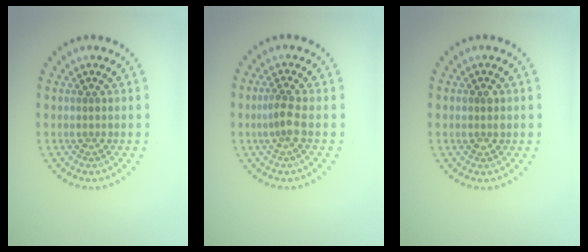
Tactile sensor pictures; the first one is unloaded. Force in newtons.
{"total": 1.8, "press": 1.3, "slide": 1.3}
{"total": 1.1, "press": 1.0, "slide": 0.2}